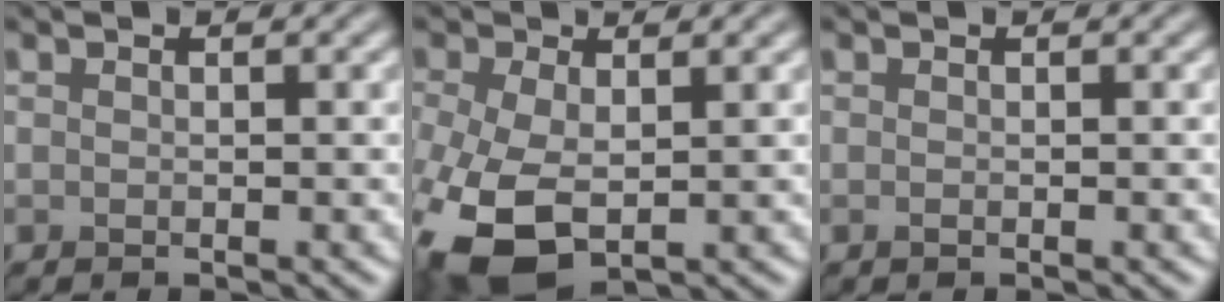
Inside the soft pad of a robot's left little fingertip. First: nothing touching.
{"total": 7.6, "force": [-2.0, 4.3, 5.9], "torque": [-0.151, -0.023, -0.037]}
{"total": 0.0}